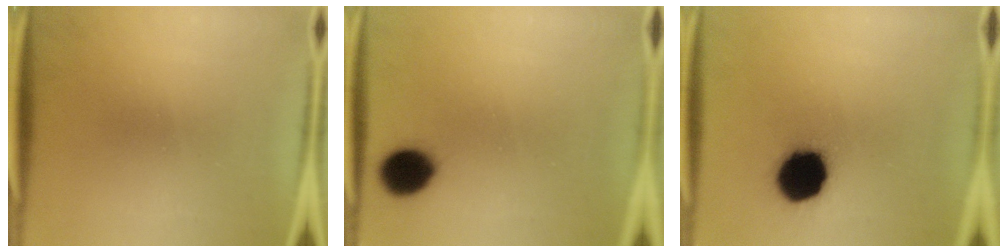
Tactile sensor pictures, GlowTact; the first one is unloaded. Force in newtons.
{"total": 9.1}
{"total": 16.2}